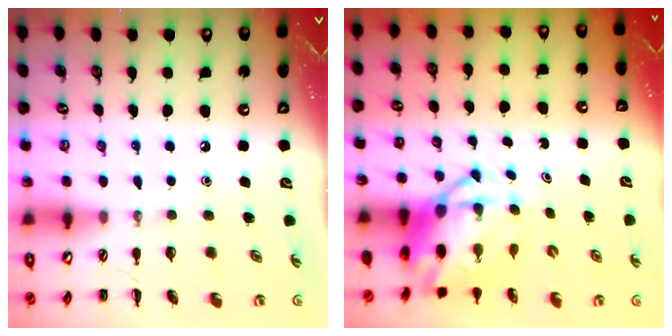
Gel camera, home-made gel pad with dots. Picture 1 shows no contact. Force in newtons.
{"total": 7.8, "press": 7.5, "slide": 2.1}